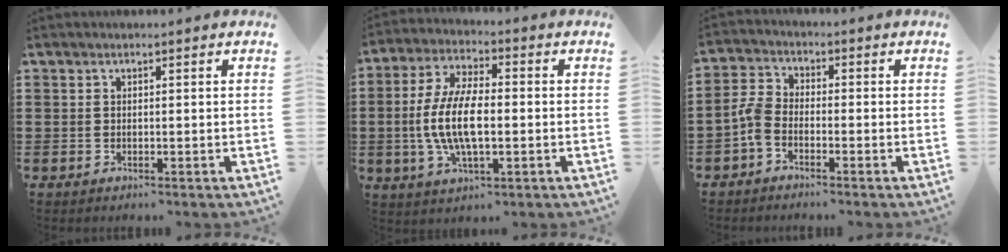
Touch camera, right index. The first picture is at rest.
{"total": 10.3, "force": [-1.3, 4.1, 9.4], "torque": [-0.210, -0.010, -0.031]}
{"total": 3.7, "force": [-2.4, 1.7, 2.2], "torque": [-0.070, 0.001, -0.056]}